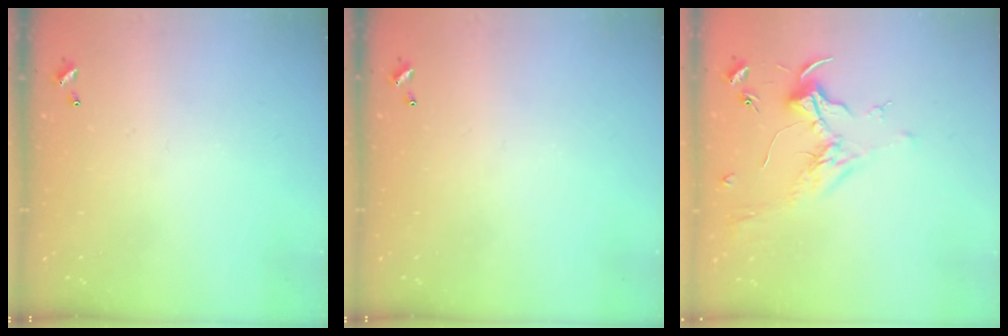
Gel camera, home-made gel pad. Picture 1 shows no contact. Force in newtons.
{"total": 0.0}
{"total": 1.9, "press": 1.7, "slide": 0.8}